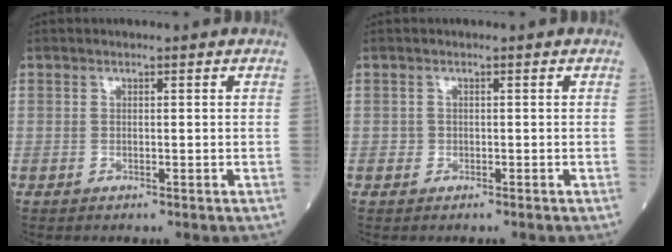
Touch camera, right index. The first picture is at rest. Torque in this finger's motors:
{"motor_torque": [-0.02, -0.07, 0.12, -0.01]}